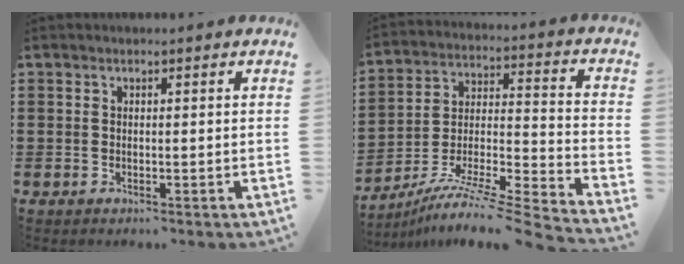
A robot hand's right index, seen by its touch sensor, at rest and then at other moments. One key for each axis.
{"total": 8.4, "fx": -7.1, "fy": -0.4, "fz": 4.5, "tx": -0.075, "ty": -0.003, "tz": -0.147}